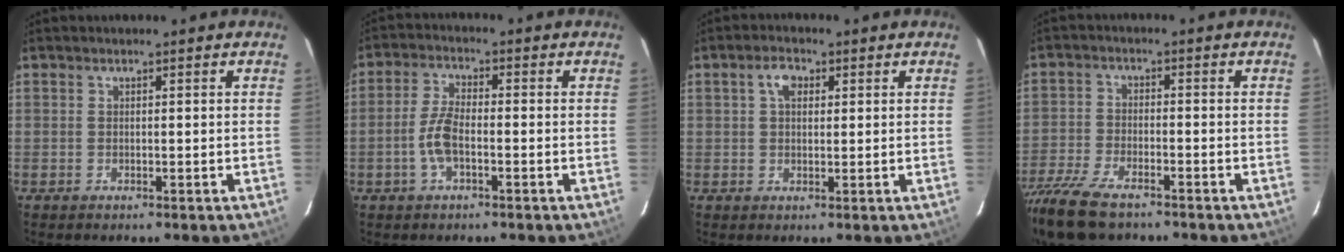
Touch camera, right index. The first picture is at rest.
{"total": 5.5, "force": [-1.9, 2.1, 4.7], "torque": [-0.106, 0.006, -0.037]}
{"total": 3.5, "force": [1.2, 2.2, 2.4], "torque": [-0.041, 0.011, 0.022]}
{"total": 13.7, "force": [-10.7, 4.7, 7.1], "torque": [-0.179, -0.035, -0.205]}